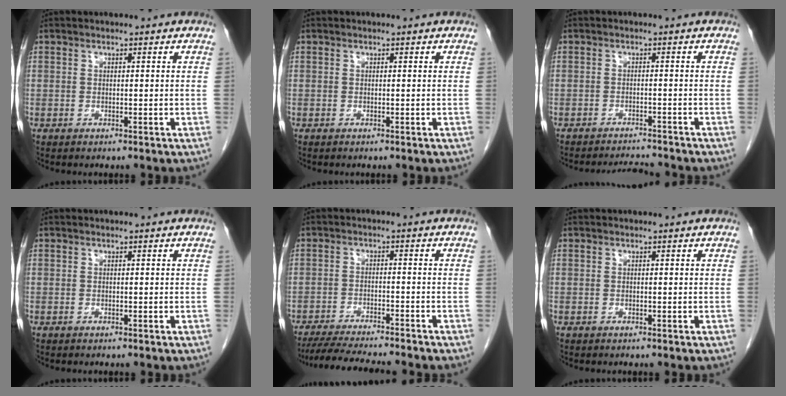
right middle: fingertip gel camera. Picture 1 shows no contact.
{"total": 0.0}
{"total": 3.8, "force": [-3.8, -0.2, 0.1], "torque": [-0.003, -0.010, -0.059]}
{"total": 0.0}
{"total": 10.9, "force": [-9.7, 0.1, 4.9], "torque": [-0.068, -0.018, -0.151]}
{"total": 0.0}